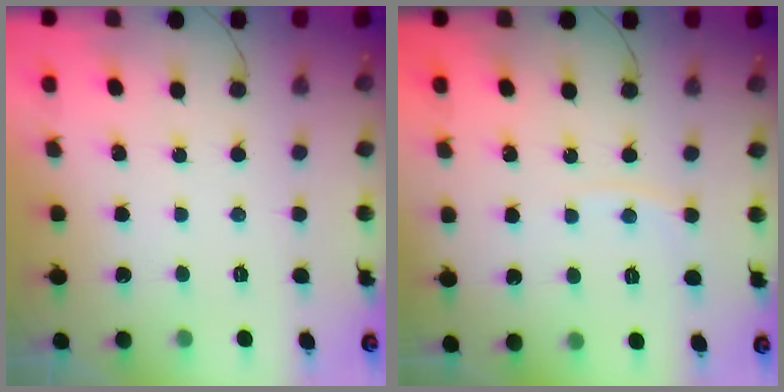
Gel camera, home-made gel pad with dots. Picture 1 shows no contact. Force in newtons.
{"total": 3.1, "press": 3.1, "slide": 0.4}